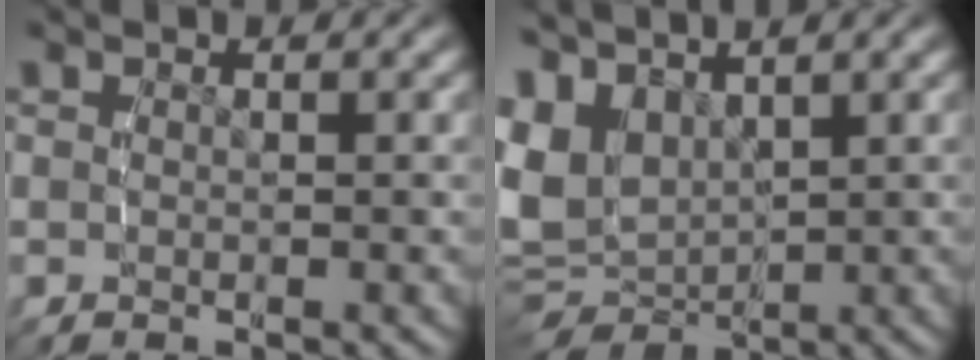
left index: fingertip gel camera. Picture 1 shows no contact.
{"total": 8.5, "force": [1.0, 7.1, 4.6], "torque": [-0.127, -0.036, 0.033]}